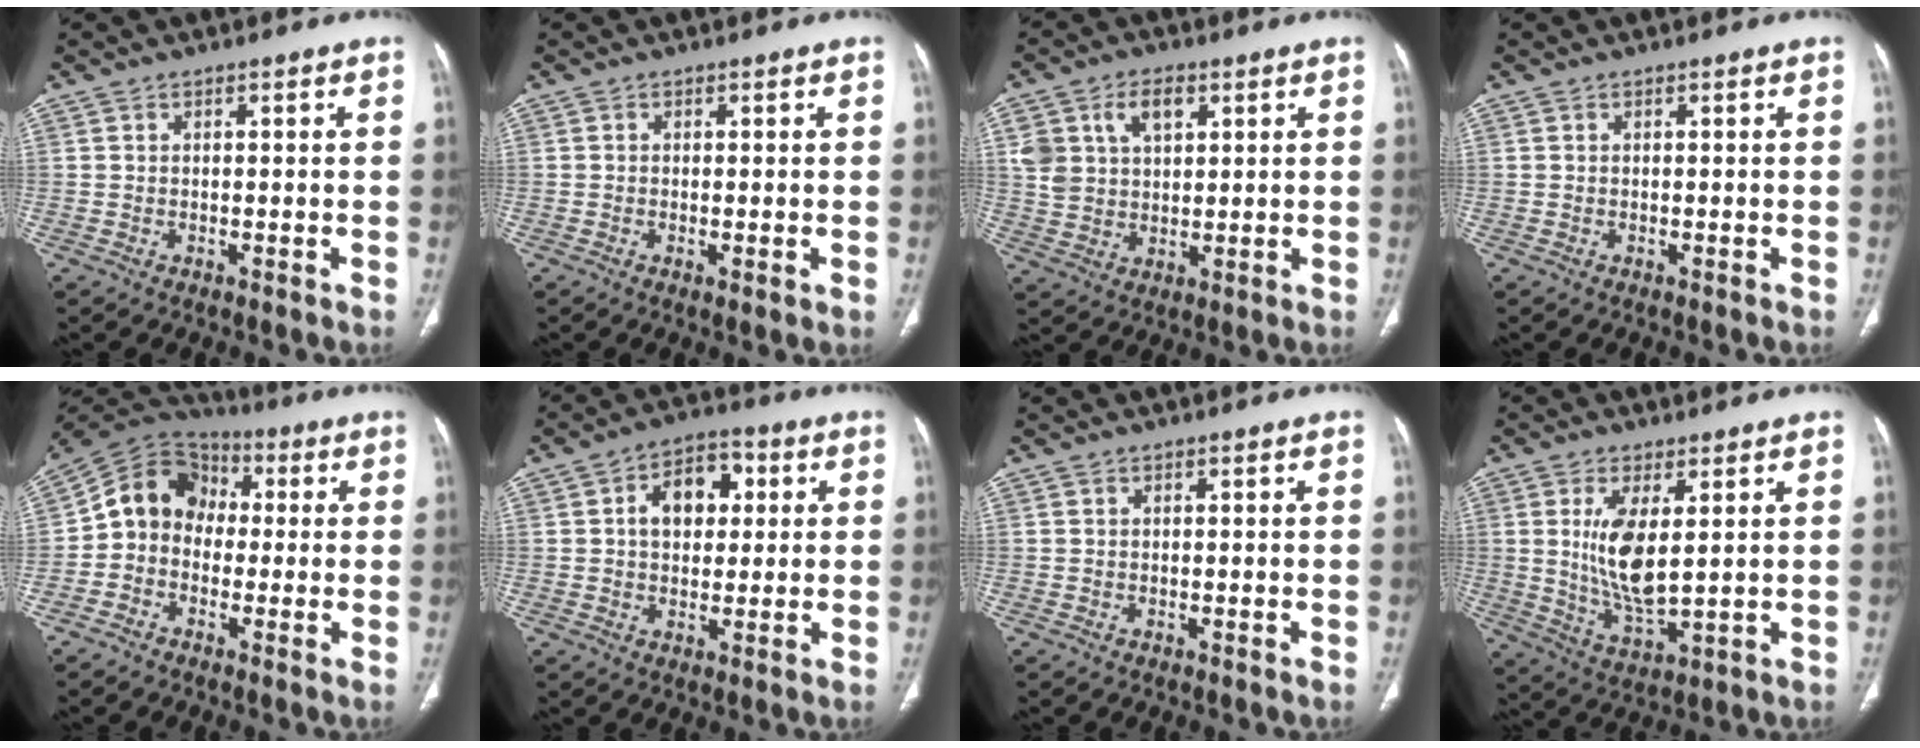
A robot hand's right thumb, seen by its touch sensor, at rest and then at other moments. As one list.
[{"total": 1.3, "force": [-0.2, 0.3, 1.2], "torque": [-0.029, -0.007, -0.005]}, {"total": 9.0, "force": [3.7, 5.8, 5.7], "torque": [-0.089, -0.005, 0.076]}, {"total": 0.0}, {"total": 10.9, "force": [-0.4, 9.3, 5.7], "torque": [-0.079, 0.040, -0.028]}, {"total": 9.6, "force": [2.0, 6.5, 6.7], "torque": [-0.075, 0.014, 0.027]}, {"total": 0.0}, {"total": 10.1, "force": [2.0, 3.9, 9.1], "torque": [-0.180, -0.029, 0.051]}]